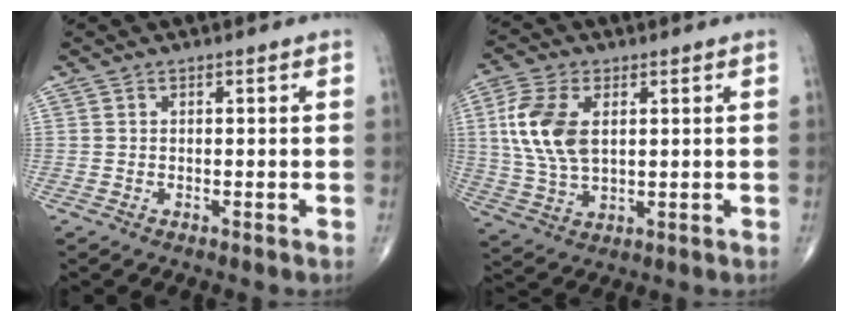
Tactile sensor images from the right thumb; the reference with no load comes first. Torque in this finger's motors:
{"motor_torque": [-0.01, 0.19, 1.10, 0.49, 0.32]}